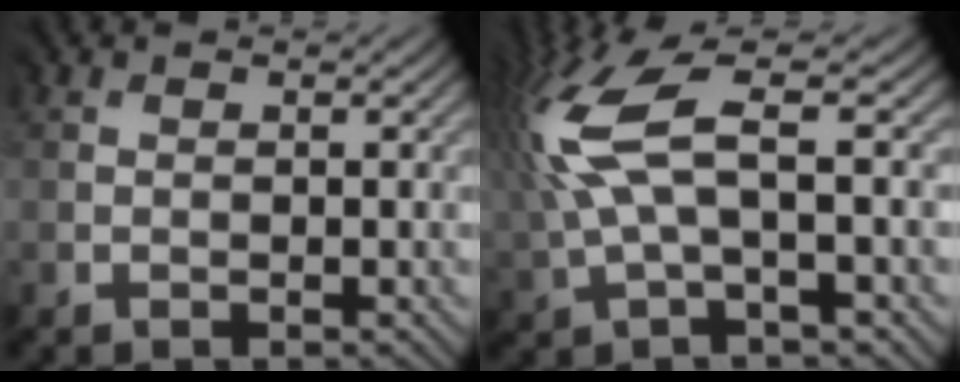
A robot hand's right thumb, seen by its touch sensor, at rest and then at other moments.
{"total": 8.6, "force": [0.9, 2.5, 8.2], "torque": [-0.202, 0.016, 0.019]}